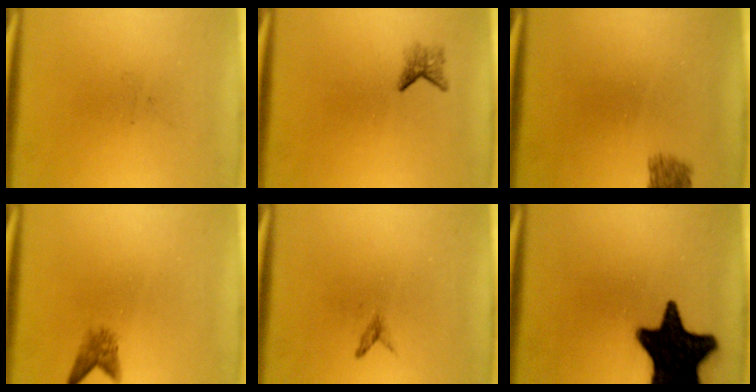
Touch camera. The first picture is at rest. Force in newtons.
{"total": 1.6}
{"total": 2.5}
{"total": 2.0}
{"total": 0.7}
{"total": 19.1}